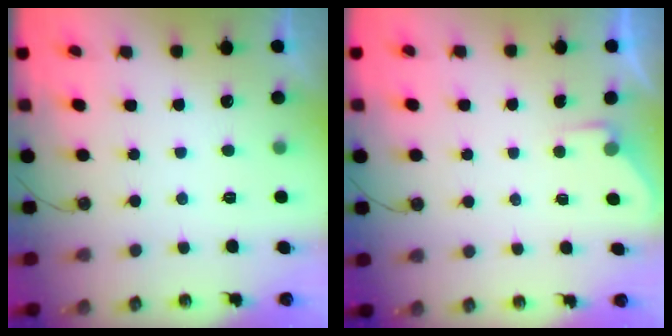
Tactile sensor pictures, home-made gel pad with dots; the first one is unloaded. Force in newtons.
{"total": 2.4, "press": 2.4, "slide": 0.4}